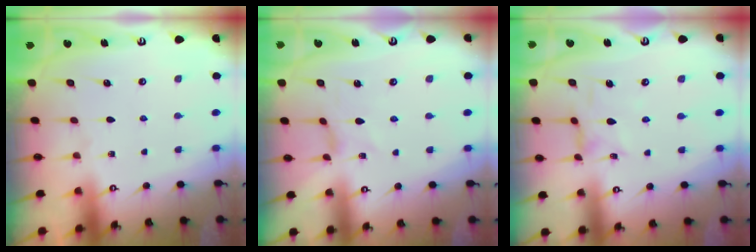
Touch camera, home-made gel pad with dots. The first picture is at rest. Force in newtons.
{"total": 0.0}
{"total": 1.7, "press": 1.6, "slide": 0.4}